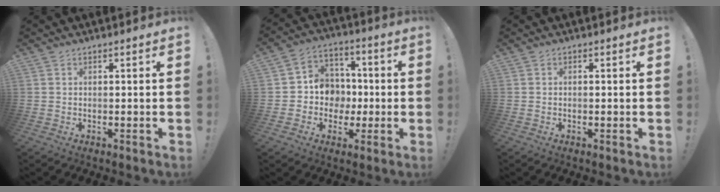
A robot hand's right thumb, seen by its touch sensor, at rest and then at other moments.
{"total": 10.9, "force": [-1.6, 10.4, 3.2], "torque": [-0.036, 0.012, -0.018]}
{"total": 0.0}